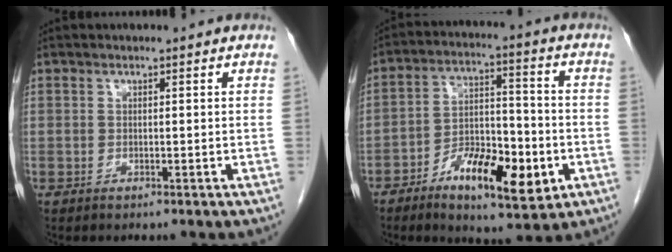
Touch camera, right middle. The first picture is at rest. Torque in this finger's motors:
{"motor_torque": [0.95, -1.19, 0.24, 0.07]}